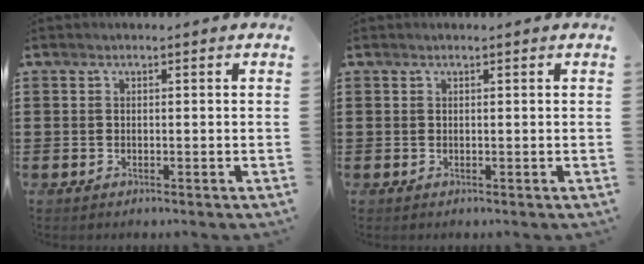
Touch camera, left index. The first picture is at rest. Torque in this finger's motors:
{"motor_torque": [0.33, 0.75, -0.02, 0.01]}